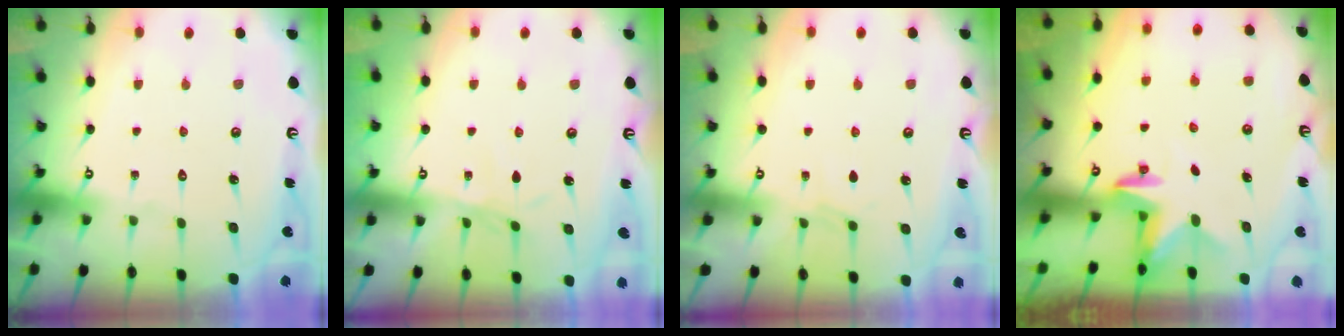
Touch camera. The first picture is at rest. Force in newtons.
{"total": 2.6, "press": 2.6, "slide": 0.4}
{"total": 2.9, "press": 2.8, "slide": 0.5}
{"total": 2.4, "press": 2.3, "slide": 0.4}